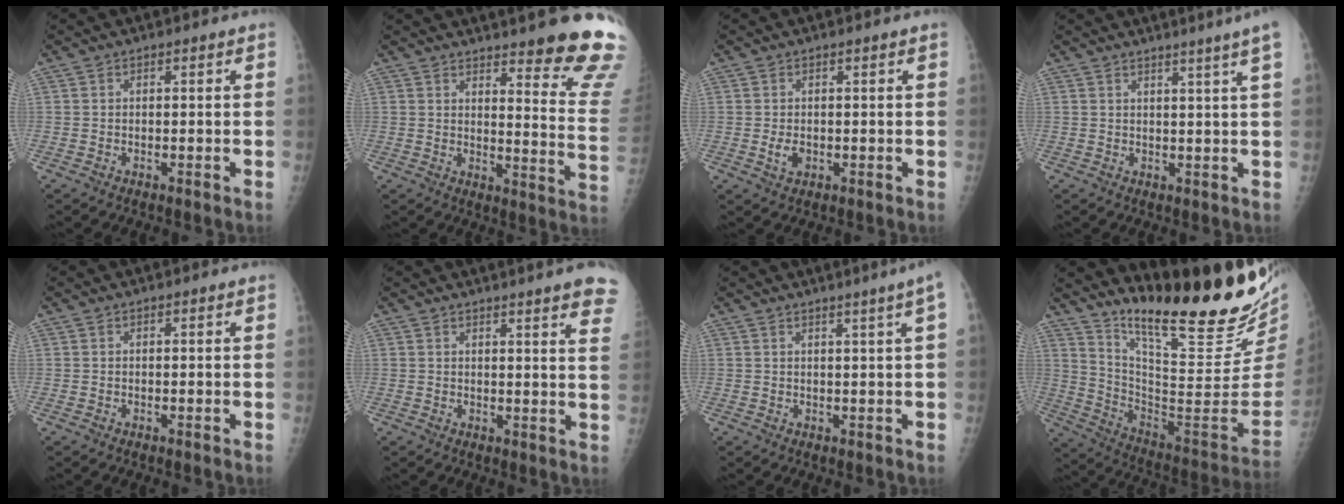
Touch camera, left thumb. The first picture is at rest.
{"total": 18.2, "force": [14.7, 2.3, 10.5], "torque": [-0.103, -0.124, 0.172]}
{"total": 2.2, "force": [-0.2, 1.5, 1.6], "torque": [-0.028, -0.003, 0.001]}
{"total": 5.9, "force": [4.1, -1.4, 4.0], "torque": [-0.052, -0.015, 0.046]}
{"total": 0.0}
{"total": 11.4, "force": [8.6, 1.1, 7.4], "torque": [-0.070, -0.027, 0.082]}
{"total": 3.4, "force": [1.8, -0.9, 2.7], "torque": [-0.037, -0.006, 0.027]}
{"total": 28.0, "force": [21.9, 4.0, 17.0], "torque": [-0.240, -0.149, 0.332]}